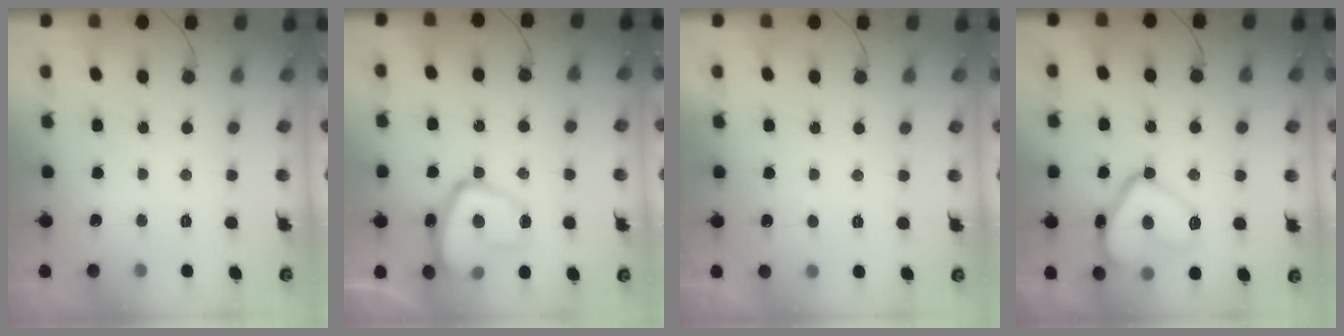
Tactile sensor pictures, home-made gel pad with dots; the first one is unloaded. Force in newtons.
{"total": 16.1, "press": 16.1, "slide": 1.6}
{"total": 0.6, "press": 0.3, "slide": 0.5}
{"total": 14.7, "press": 14.7, "slide": 1.3}